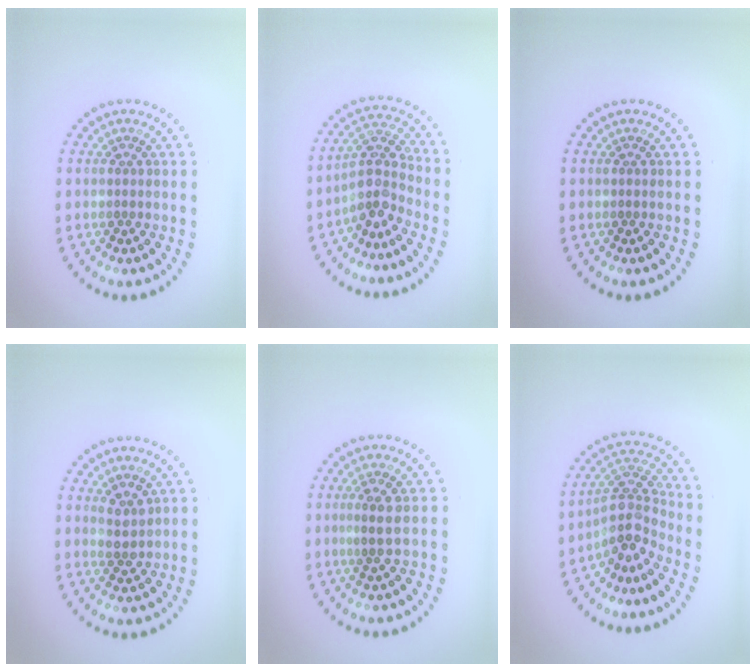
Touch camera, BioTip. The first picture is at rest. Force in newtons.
{"total": 3.8, "press": 2.8, "slide": 2.6}
{"total": 0.0}
{"total": 1.7, "press": 1.7, "slide": 0.4}
{"total": 1.9, "press": 1.6, "slide": 0.9}
{"total": 4.0, "press": 2.8, "slide": 2.8}